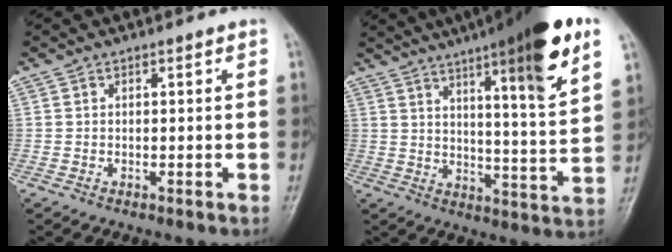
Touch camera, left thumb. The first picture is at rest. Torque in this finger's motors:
{"motor_torque": [2.29, 1.58, 1.73, -1.04, 0.47]}